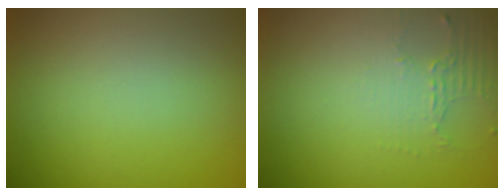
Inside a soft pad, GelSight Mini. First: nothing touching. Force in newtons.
{"total": 2.0, "press": 1.5, "slide": 1.4}